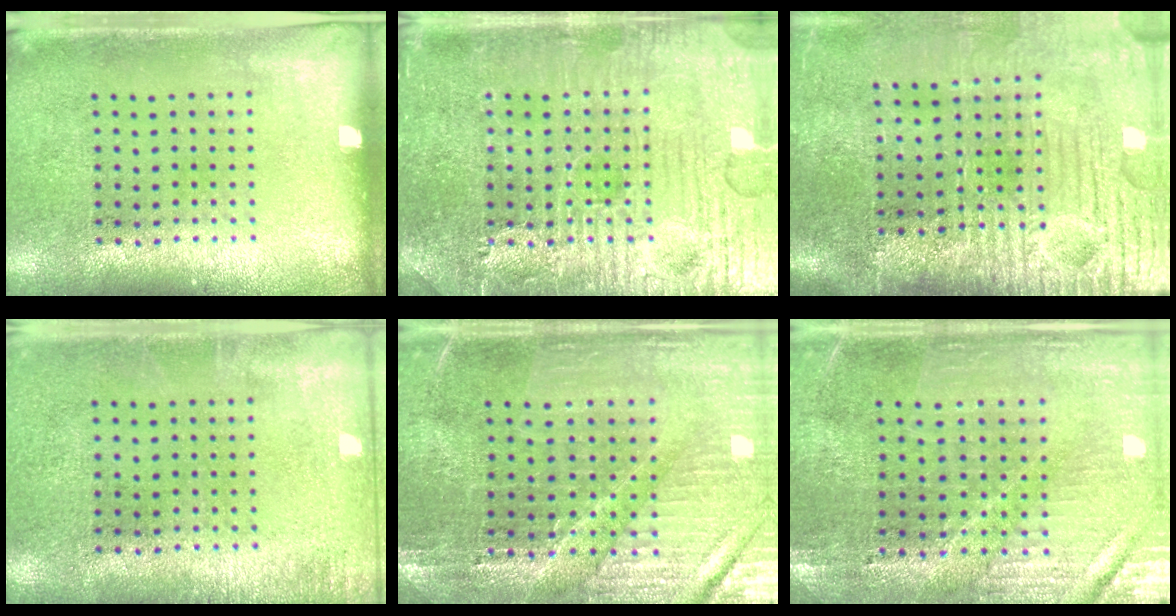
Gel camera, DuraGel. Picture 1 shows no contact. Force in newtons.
{"total": 4.6, "press": 4.6, "slide": 0.4}
{"total": 4.6, "press": 4.0, "slide": 2.2}
{"total": 0.9, "press": 0.9, "slide": 0.2}
{"total": 3.1, "press": 3.0, "slide": 0.5}
{"total": 1.3, "press": 1.3, "slide": 0.2}